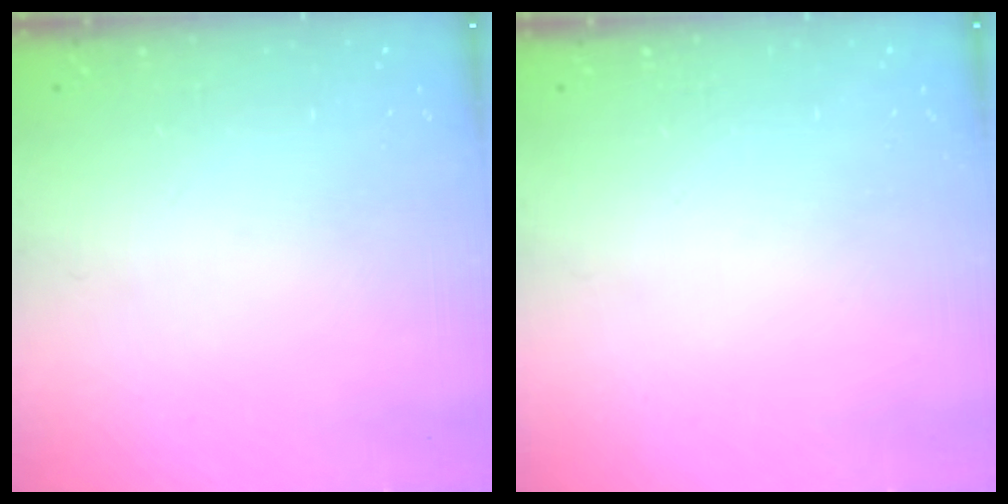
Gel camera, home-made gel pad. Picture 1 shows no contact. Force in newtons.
{"total": 0.0}